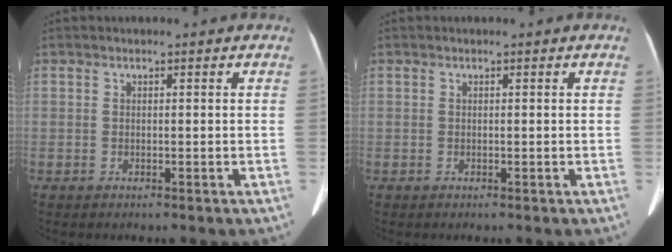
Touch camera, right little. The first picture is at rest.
{"total": 0.0}